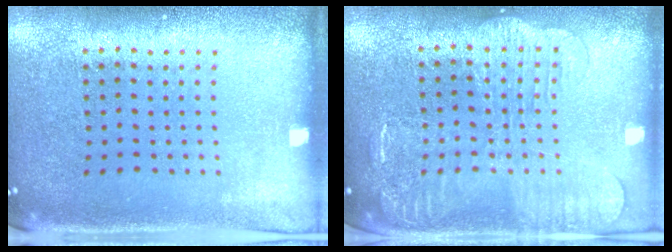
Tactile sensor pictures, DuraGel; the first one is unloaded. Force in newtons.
{"total": 2.0, "press": 2.0, "slide": 0.4}